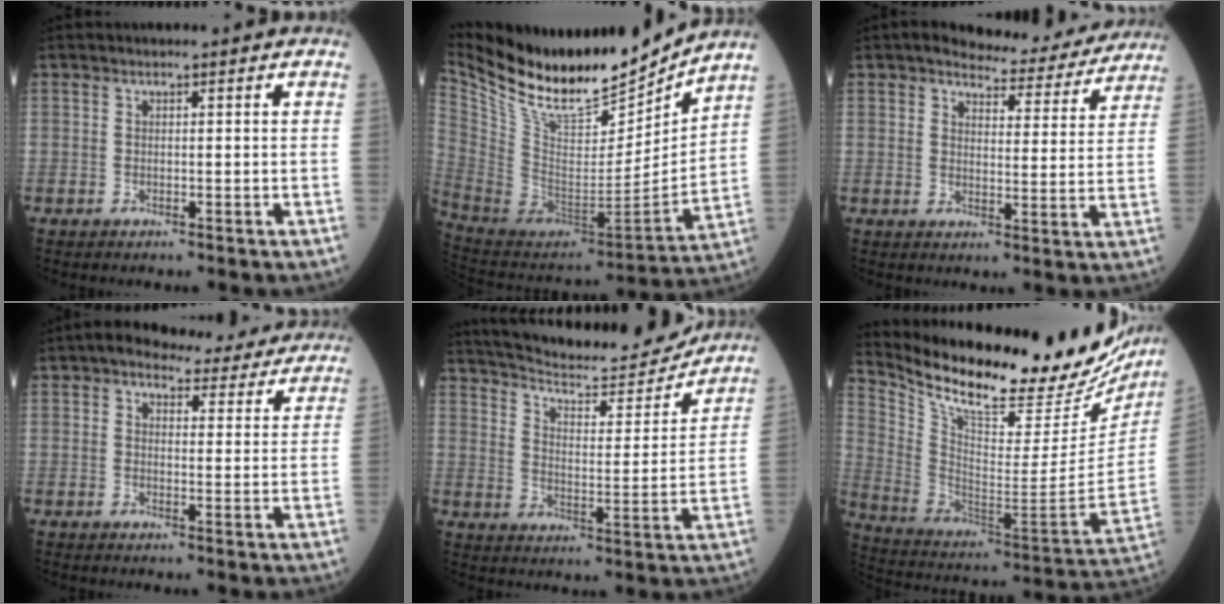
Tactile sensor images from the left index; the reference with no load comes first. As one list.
[{"total": 23.6, "force": [20.6, 5.0, 10.4], "torque": [-0.203, -0.034, 0.354]}, {"total": 10.0, "force": [9.5, 2.5, 2.0], "torque": [-0.017, -0.014, 0.110]}, {"total": 12.7, "force": [11.3, 4.3, 4.0], "torque": [-0.026, 0.014, 0.120]}, {"total": 17.7, "force": [16.8, 1.8, 5.3], "torque": [-0.094, -0.021, 0.248]}, {"total": 30.7, "force": [25.5, 7.5, 15.5], "torque": [-0.269, -0.055, 0.363]}]